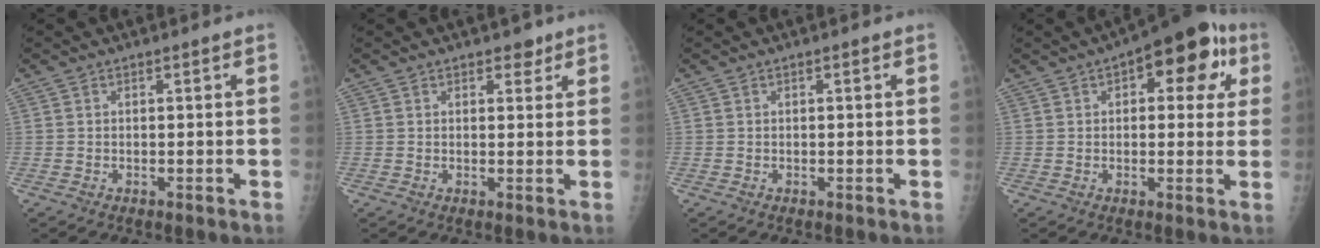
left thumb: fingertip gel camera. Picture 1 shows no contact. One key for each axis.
{"total": 2.1, "fx": 1.5, "fy": 1.3, "fz": 0.7, "tx": 0.009, "ty": -0.008, "tz": 0.018}
{"total": 0.0}
{"total": 13.4, "fx": 5.0, "fy": 6.6, "fz": 10.5, "tx": -0.085, "ty": 0.015, "tz": 0.053}